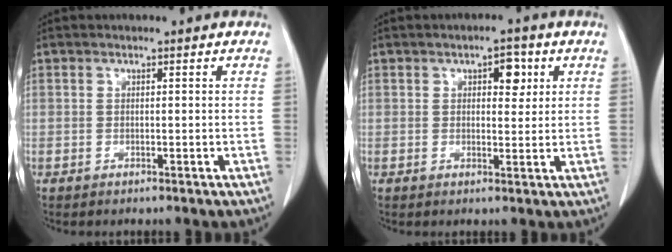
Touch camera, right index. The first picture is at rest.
{"total": 3.7, "force": [1.5, 1.8, 2.8], "torque": [-0.036, 0.006, 0.019]}